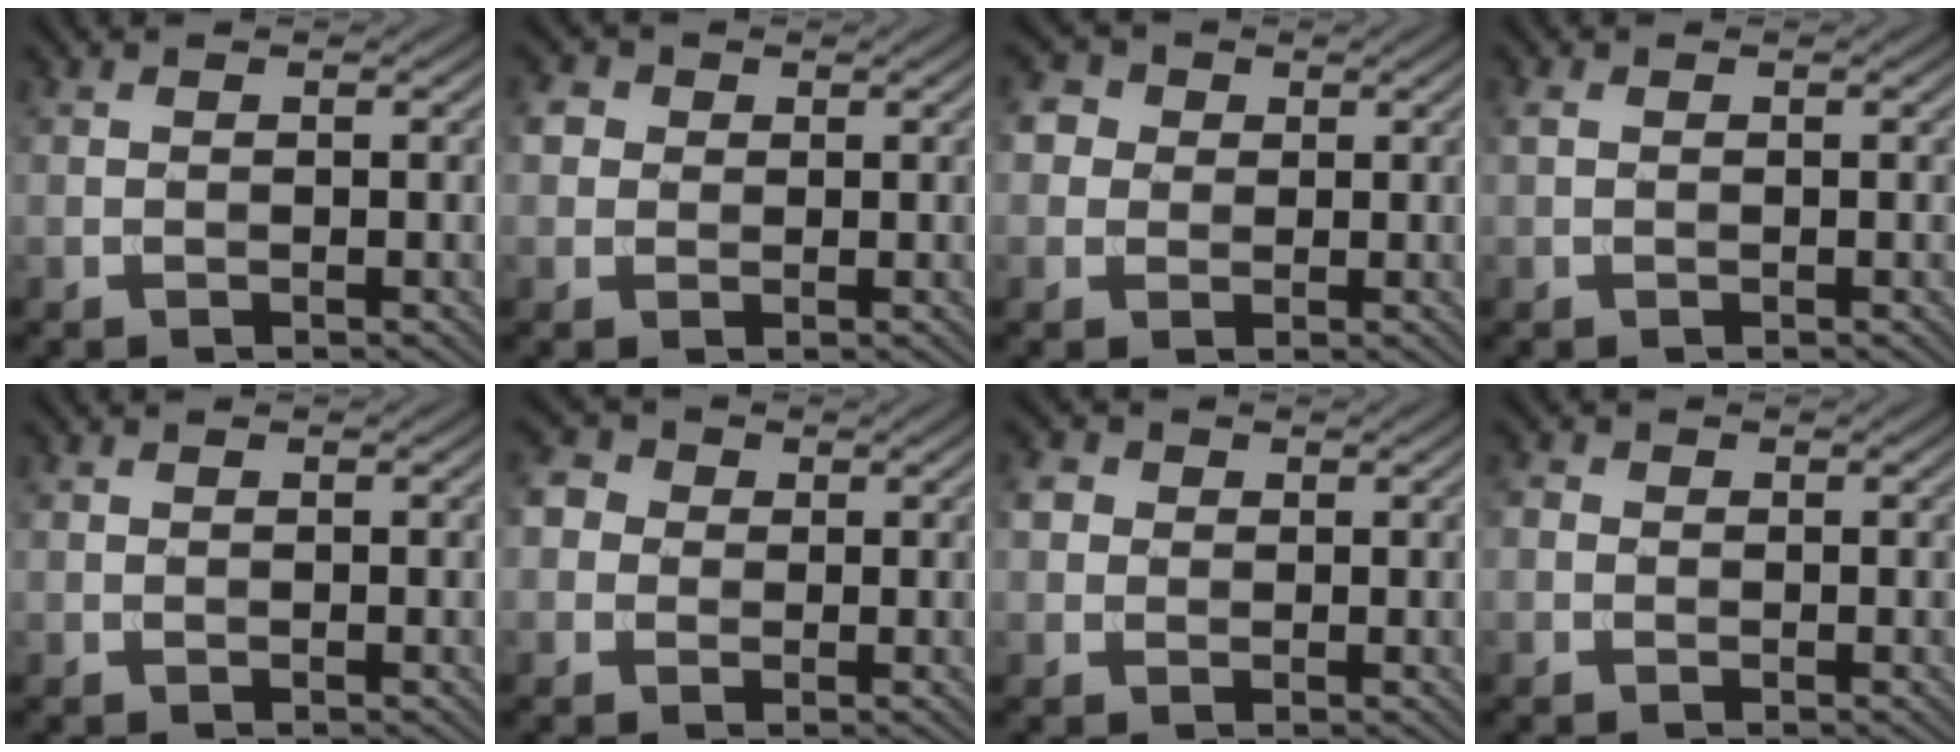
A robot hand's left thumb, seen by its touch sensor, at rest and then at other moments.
{"total": 3.2, "force": [0.8, 2.9, 1.2], "torque": [-0.040, 0.009, 0.009]}
{"total": 3.9, "force": [1.0, 3.5, 1.4], "torque": [-0.049, 0.010, 0.006]}
{"total": 0.9, "force": [0.2, 0.6, 0.6], "torque": [-0.019, 0.005, 0.001]}
{"total": 0.0}
{"total": 3.1, "force": [0.2, 2.9, 1.1], "torque": [-0.032, 0.005, -0.002]}
{"total": 2.6, "force": [0.5, 2.4, 1.0], "torque": [-0.028, 0.006, 0.002]}
{"total": 1.0, "force": [-0.3, 1.0, 0.3], "torque": [-0.005, -0.003, -0.008]}